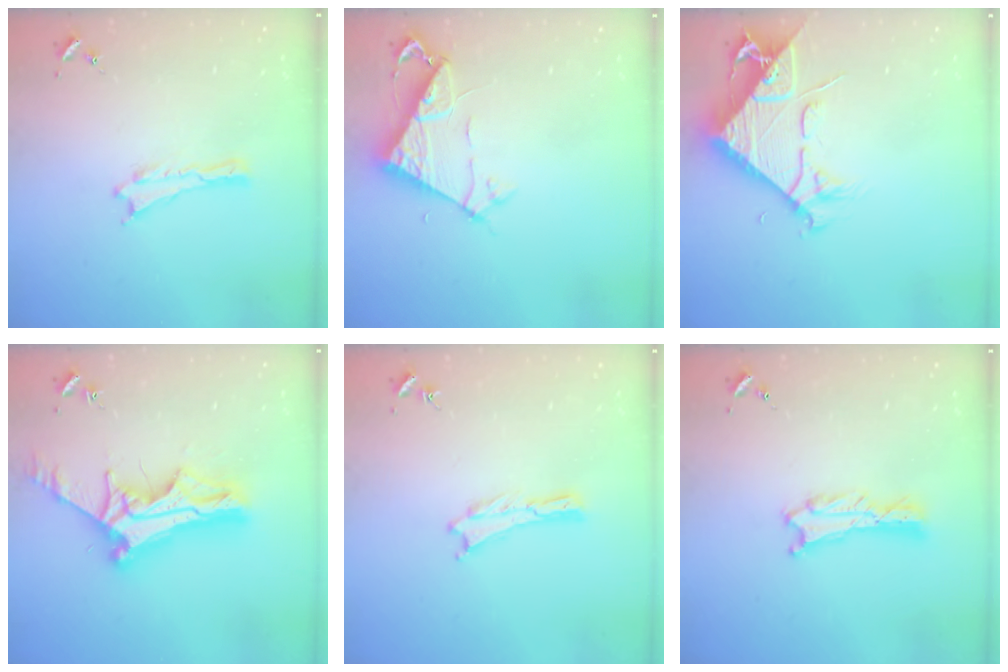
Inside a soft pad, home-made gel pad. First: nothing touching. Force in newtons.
{"total": 6.6, "press": 6.5, "slide": 0.7}
{"total": 6.8, "press": 6.8, "slide": 0.9}
{"total": 12.6, "press": 12.6, "slide": 1.0}
{"total": 0.0}
{"total": 0.7, "press": 0.7, "slide": 0.1}